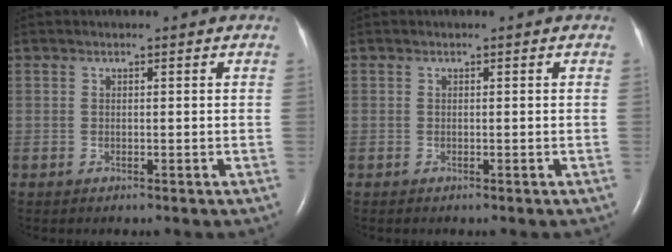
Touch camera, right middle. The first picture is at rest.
{"total": 0.0}